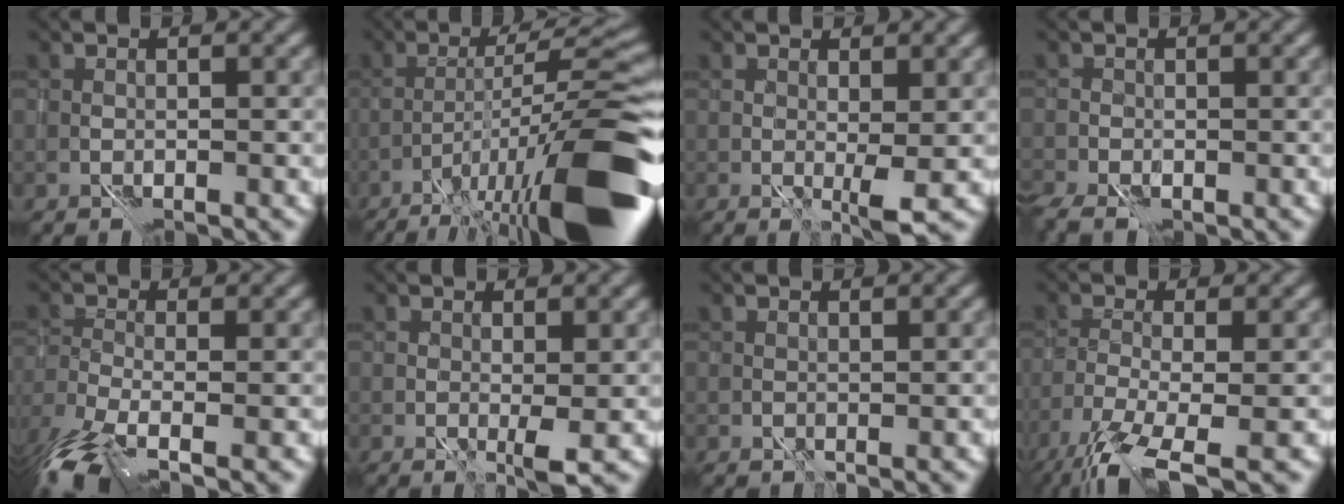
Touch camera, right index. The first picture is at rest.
{"total": 14.1, "force": [-6.7, 2.3, 12.2], "torque": [-0.189, 0.015, -0.095]}
{"total": 2.0, "force": [1.3, 0.0, 1.5], "torque": [-0.028, 0.000, 0.025]}
{"total": 3.7, "force": [-2.9, 1.5, 1.8], "torque": [-0.030, -0.016, -0.045]}
{"total": 7.4, "force": [-4.8, 2.4, 5.1], "torque": [-0.107, -0.031, -0.081]}
{"total": 1.7, "force": [1.3, -0.1, 1.2], "torque": [-0.021, 0.002, 0.024]}
{"total": 1.1, "force": [1.0, -0.2, 0.1], "torque": [-0.001, 0.005, 0.020]}
{"total": 6.3, "force": [-3.4, 1.6, 5.0], "torque": [-0.086, -0.010, -0.073]}